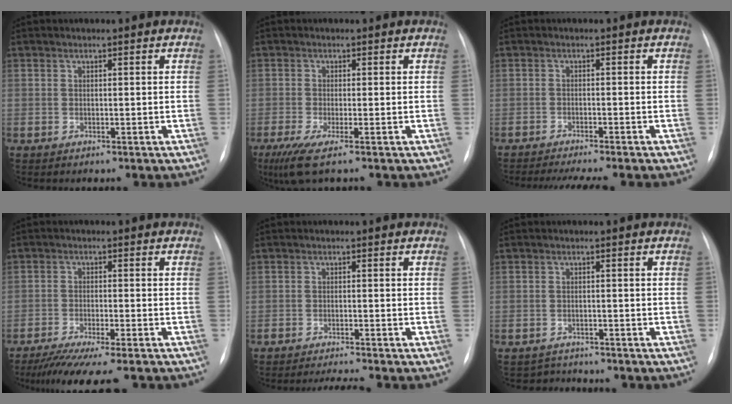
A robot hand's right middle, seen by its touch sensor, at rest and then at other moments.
{"total": 4.7, "force": [-2.9, 0.2, 3.7], "torque": [-0.073, -0.017, -0.056]}
{"total": 7.5, "force": [-6.4, -0.1, 3.9], "torque": [-0.045, -0.011, -0.095]}
{"total": 10.5, "force": [-8.9, 0.2, 5.6], "torque": [-0.076, -0.028, -0.136]}
{"total": 3.7, "force": [-3.3, -1.0, 1.3], "torque": [-0.022, -0.009, -0.053]}
{"total": 2.5, "force": [-2.3, 0.5, -0.9], "torque": [0.011, -0.008, -0.036]}